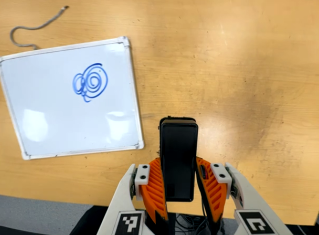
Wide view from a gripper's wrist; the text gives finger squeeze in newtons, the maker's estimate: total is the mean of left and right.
{"total": 5.3, "left": 3.5, "right": 7.0}